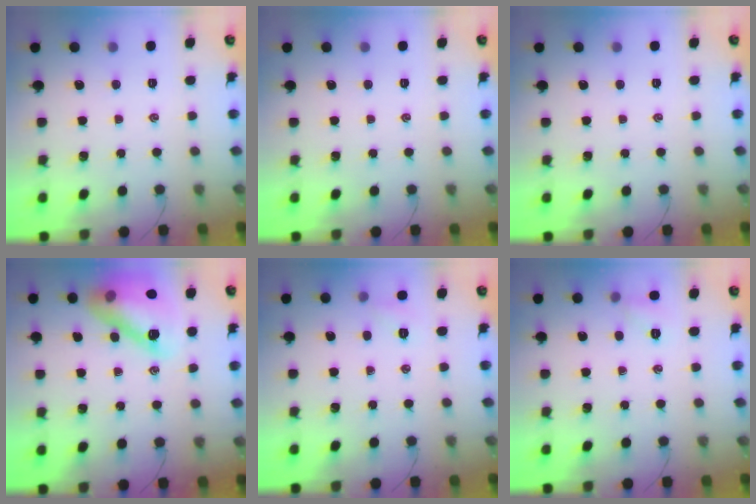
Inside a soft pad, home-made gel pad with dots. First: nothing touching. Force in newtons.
{"total": 0.0}
{"total": 0.0}
{"total": 16.7, "press": 16.5, "slide": 2.9}
{"total": 4.6, "press": 4.5, "slide": 1.3}
{"total": 5.4, "press": 5.2, "slide": 1.4}